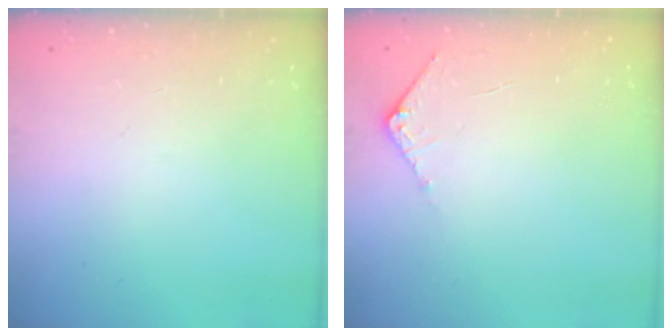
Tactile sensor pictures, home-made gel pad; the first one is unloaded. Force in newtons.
{"total": 5.7, "press": 5.7, "slide": 0.6}